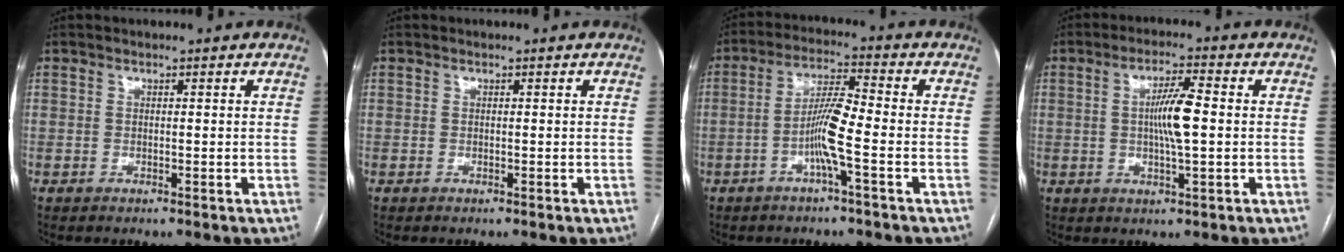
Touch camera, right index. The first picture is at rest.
{"total": 0.0}
{"total": 7.0, "force": [-2.3, -0.1, 6.6], "torque": [-0.132, 0.008, -0.047]}
{"total": 6.6, "force": [0.2, 0.5, 6.6], "torque": [-0.122, 0.002, 0.001]}